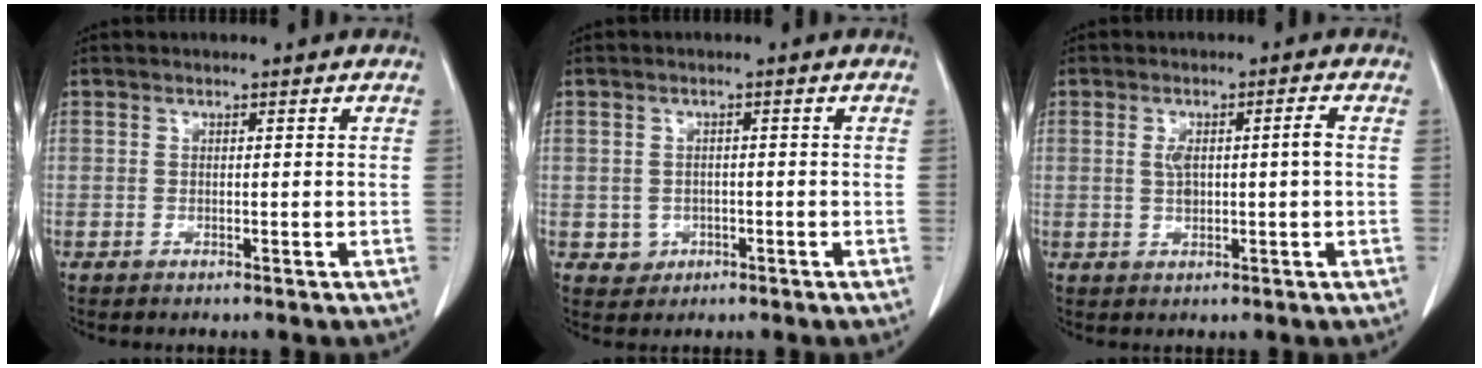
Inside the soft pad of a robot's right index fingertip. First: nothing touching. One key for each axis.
{"total": 2.6, "fx": -0.7, "fy": 2.5, "fz": 0.4, "tx": 0.002, "ty": 0.008, "tz": -0.005}
{"total": 4.0, "fx": 0.4, "fy": 0.6, "fz": 3.9, "tx": -0.075, "ty": 0.011, "tz": 0.012}